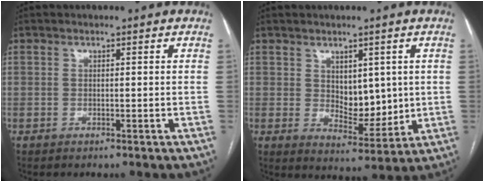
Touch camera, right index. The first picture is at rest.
{"total": 7.0, "force": [1.1, 4.0, 5.7], "torque": [-0.084, -0.004, 0.034]}